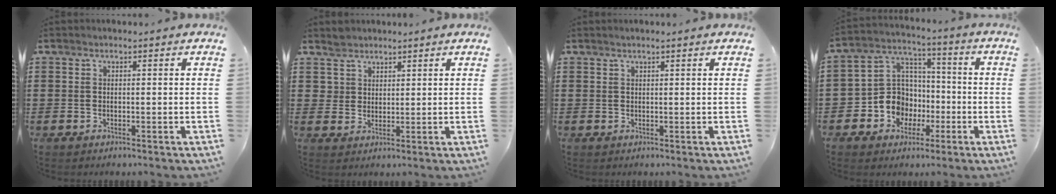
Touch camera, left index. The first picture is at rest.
{"total": 3.3, "force": [2.4, 2.3, -0.3], "torque": [0.001, 0.003, 0.047]}
{"total": 0.8, "force": [0.6, 0.0, 0.6], "torque": [-0.011, -0.001, 0.012]}
{"total": 9.2, "force": [-2.5, 8.5, 2.6], "torque": [-0.096, 0.009, -0.044]}